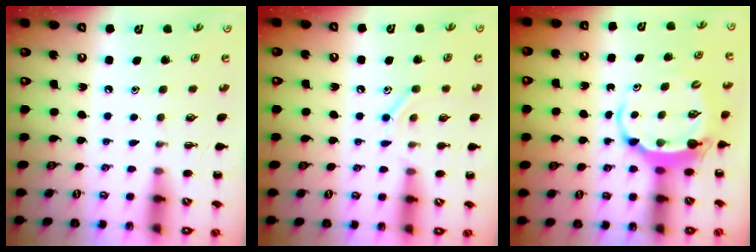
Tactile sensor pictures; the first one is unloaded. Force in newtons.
{"total": 8.4, "press": 8.3, "slide": 1.4}
{"total": 6.0, "press": 5.9, "slide": 0.9}